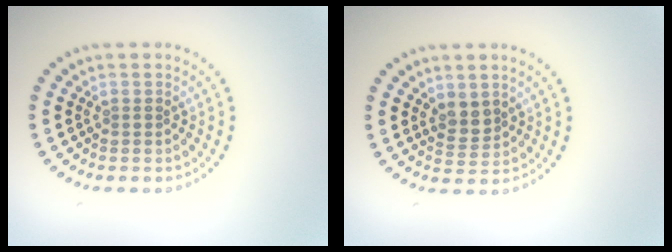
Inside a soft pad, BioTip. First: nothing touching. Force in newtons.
{"total": 2.1, "press": 1.8, "slide": 0.9}